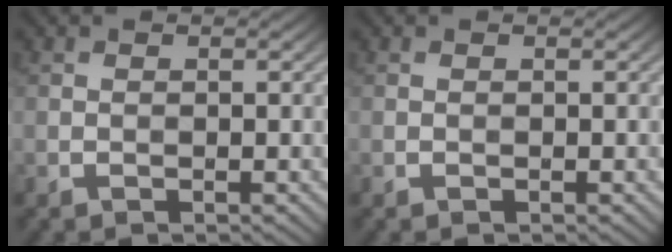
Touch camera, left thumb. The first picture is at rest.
{"total": 0.0}